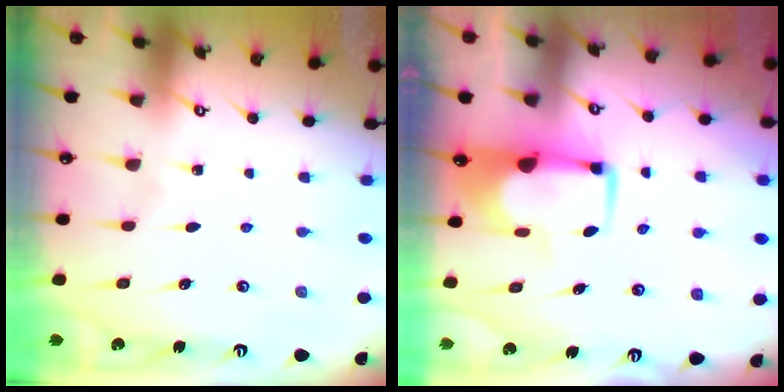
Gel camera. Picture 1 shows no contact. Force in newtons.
{"total": 2.4, "press": 2.3, "slide": 0.5}